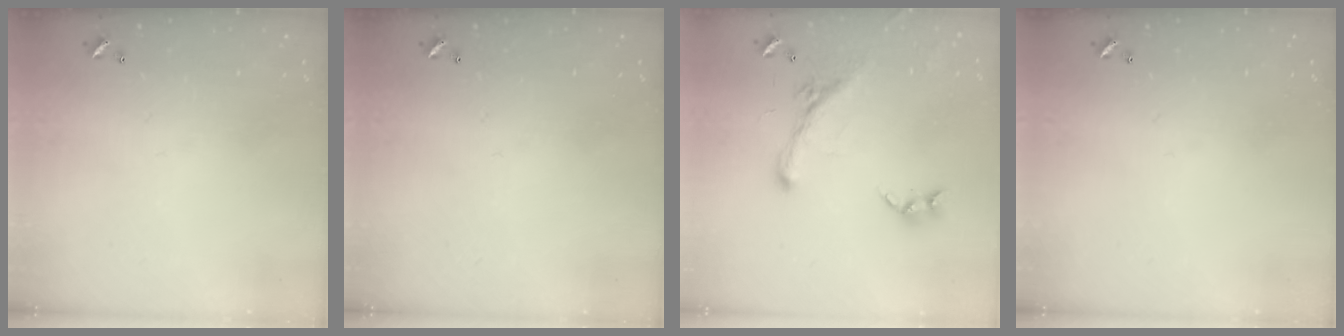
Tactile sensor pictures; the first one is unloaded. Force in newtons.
{"total": 0.0}
{"total": 2.5, "press": 2.0, "slide": 1.4}
{"total": 0.0}